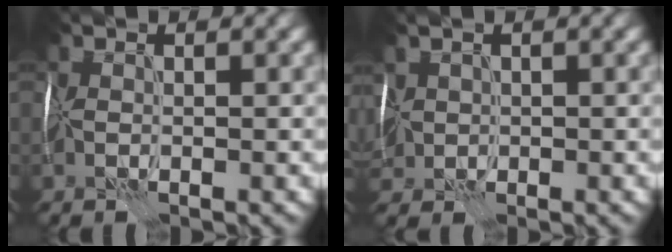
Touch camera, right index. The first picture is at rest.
{"total": 3.3, "force": [0.2, 2.6, 2.0], "torque": [-0.057, -0.001, 0.006]}